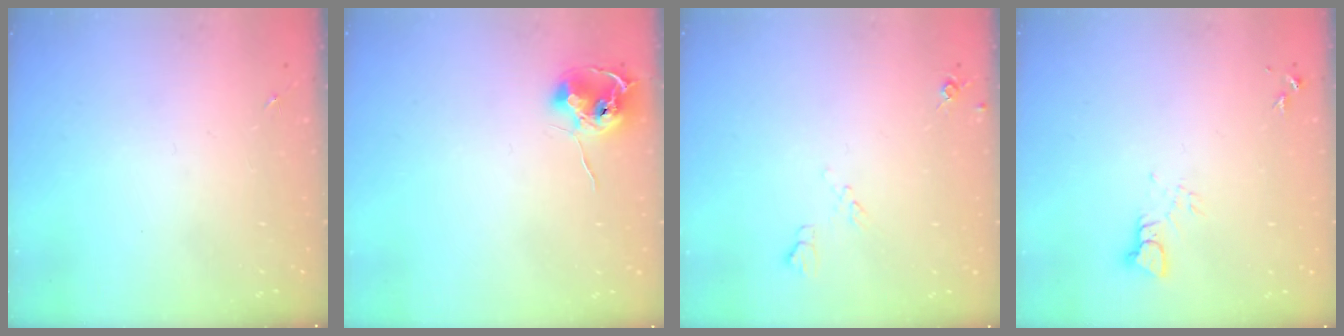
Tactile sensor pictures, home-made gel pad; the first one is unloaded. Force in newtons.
{"total": 9.1, "press": 9.1, "slide": 0.6}
{"total": 6.2, "press": 6.2, "slide": 1.0}
{"total": 3.3, "press": 3.3, "slide": 0.3}